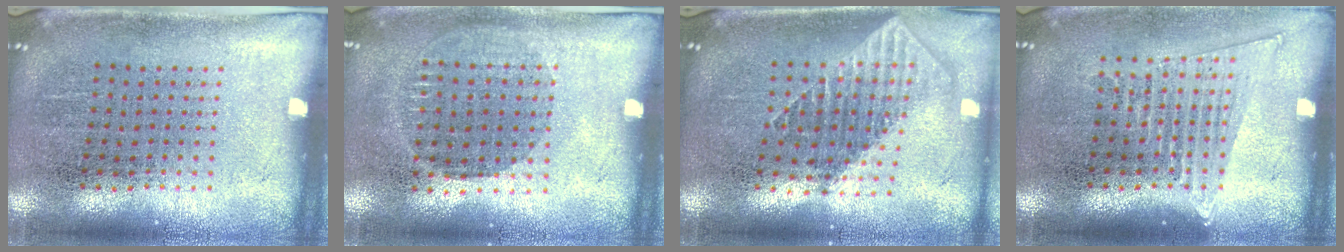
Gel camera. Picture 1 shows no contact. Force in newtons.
{"total": 0.9, "press": 0.8, "slide": 0.4}
{"total": 1.8, "press": 1.5, "slide": 1.1}
{"total": 1.4, "press": 1.2, "slide": 0.7}